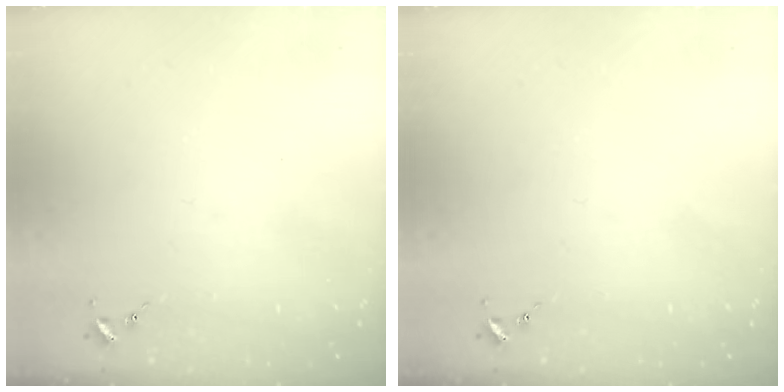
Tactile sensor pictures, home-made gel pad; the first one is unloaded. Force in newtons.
{"total": 0.0}